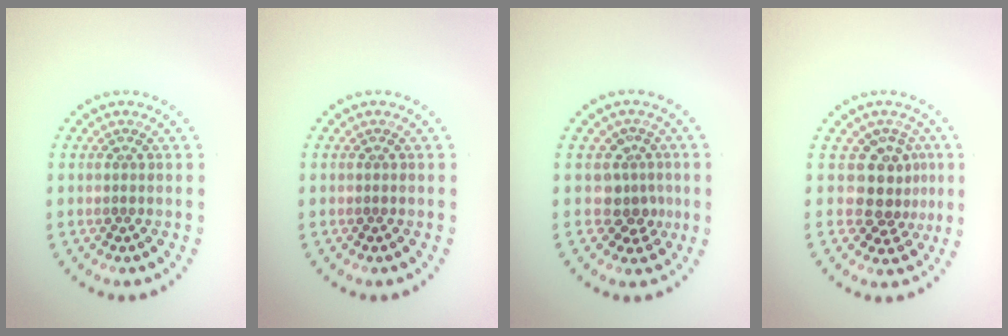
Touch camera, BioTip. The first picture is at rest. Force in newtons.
{"total": 0.0}
{"total": 2.7, "press": 2.0, "slide": 1.8}
{"total": 3.3, "press": 2.5, "slide": 2.2}